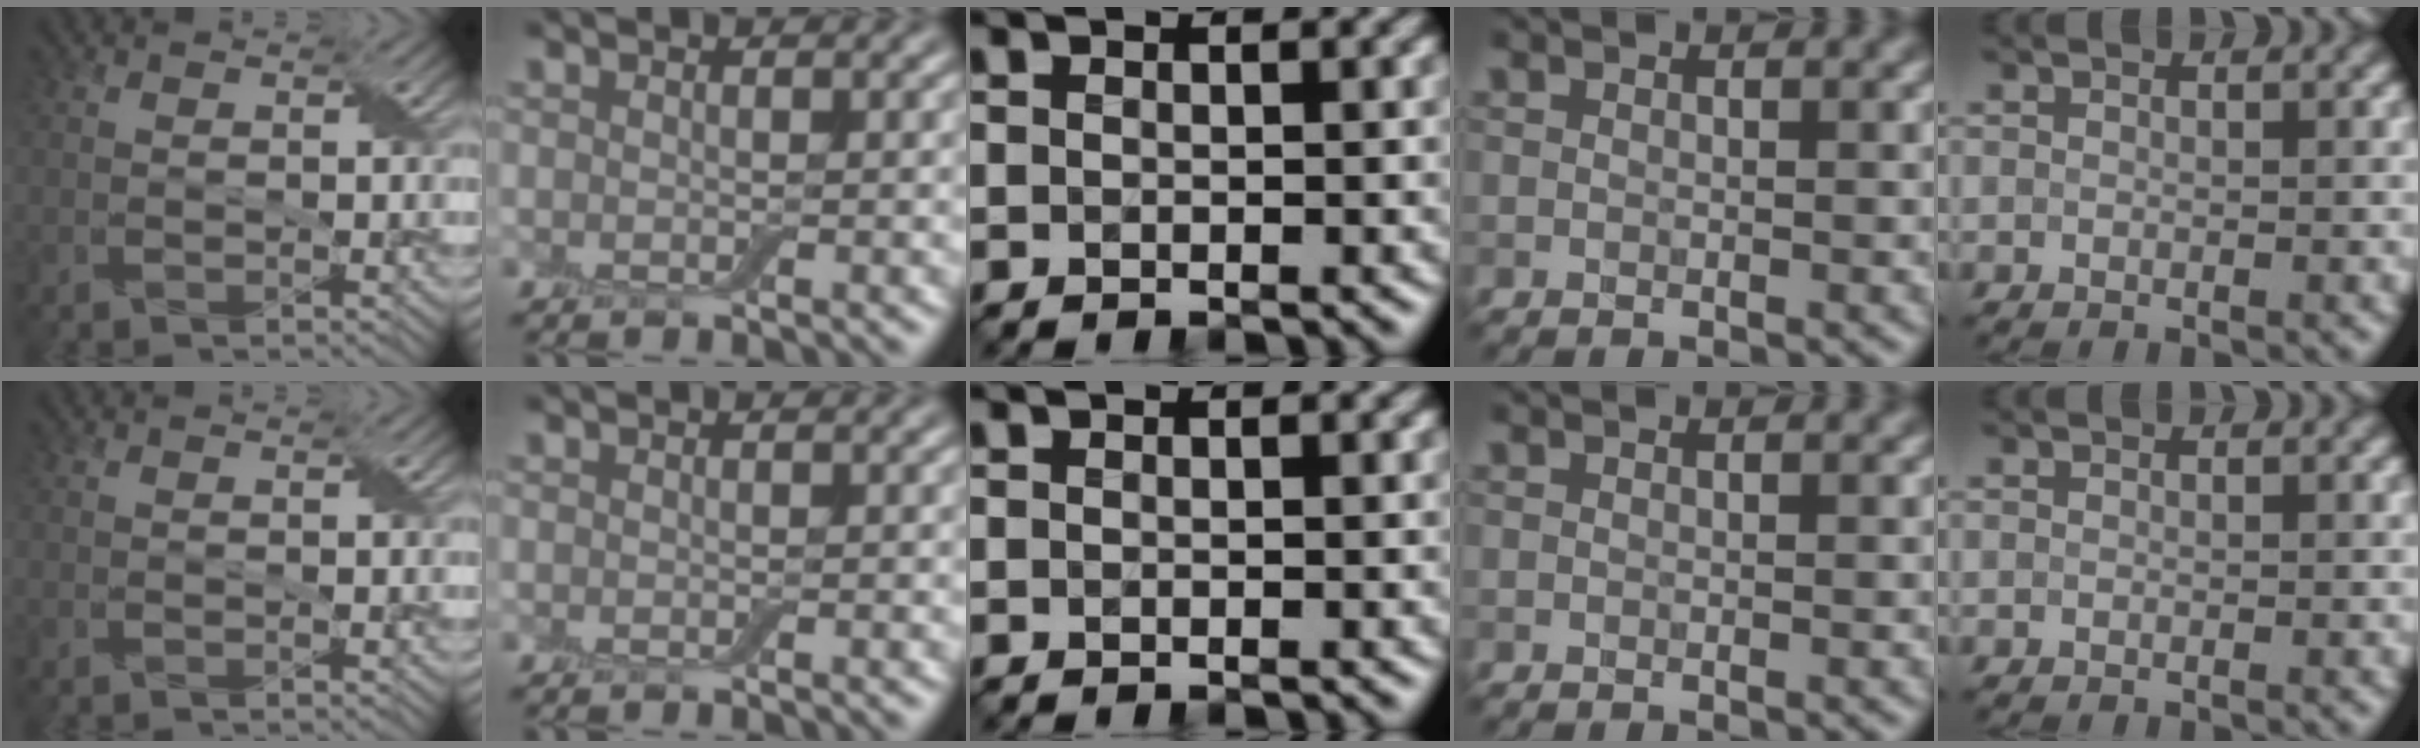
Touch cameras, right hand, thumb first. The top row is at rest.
{}